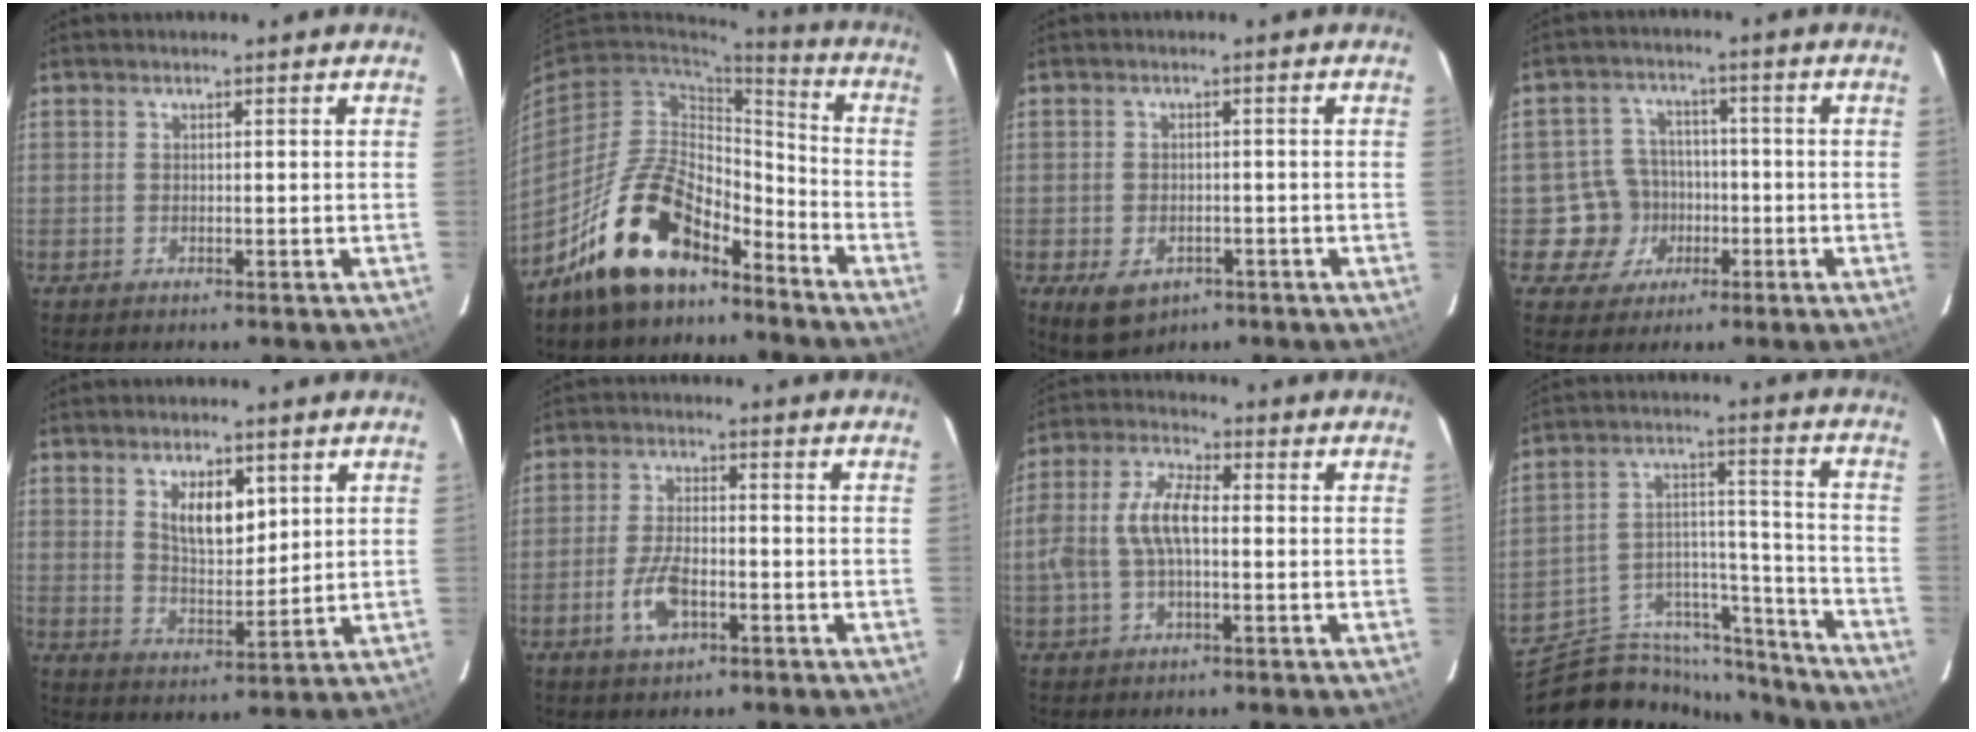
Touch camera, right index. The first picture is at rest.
{"total": 16.7, "force": [-11.9, 7.7, 8.8], "torque": [-0.174, 0.029, -0.198]}
{"total": 6.6, "force": [-3.2, 4.5, 3.6], "torque": [-0.077, -0.014, -0.042]}
{"total": 7.7, "force": [-2.5, 7.3, 0.5], "torque": [-0.031, 0.024, -0.035]}
{"total": 7.8, "force": [3.3, 3.7, 6.0], "torque": [-0.097, 0.000, 0.065]}
{"total": 3.3, "force": [-1.5, 1.3, 2.7], "torque": [-0.059, -0.001, -0.029]}
{"total": 9.3, "force": [-0.7, 4.4, 8.2], "torque": [-0.173, 0.016, -0.012]}
{"total": 20.9, "force": [-18.4, 8.3, 5.5], "torque": [-0.099, 0.067, -0.274]}